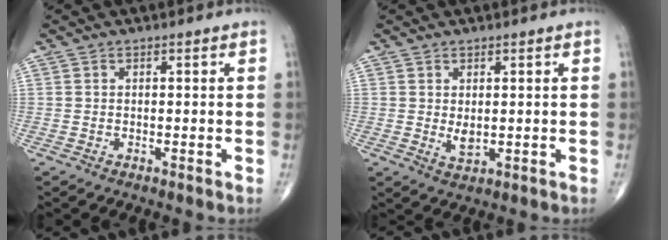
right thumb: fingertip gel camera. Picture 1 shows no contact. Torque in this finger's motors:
{"motor_torque": [0.25, 0.00, 0.28, 0.22, 0.01]}